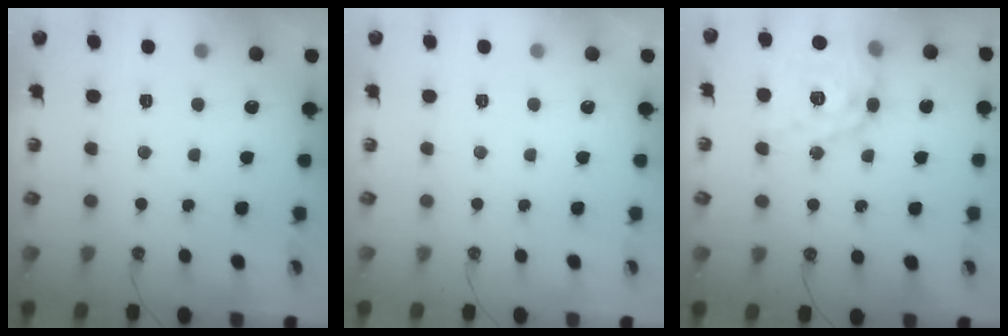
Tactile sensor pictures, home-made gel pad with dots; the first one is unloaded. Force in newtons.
{"total": 0.0}
{"total": 14.8, "press": 14.8, "slide": 1.2}